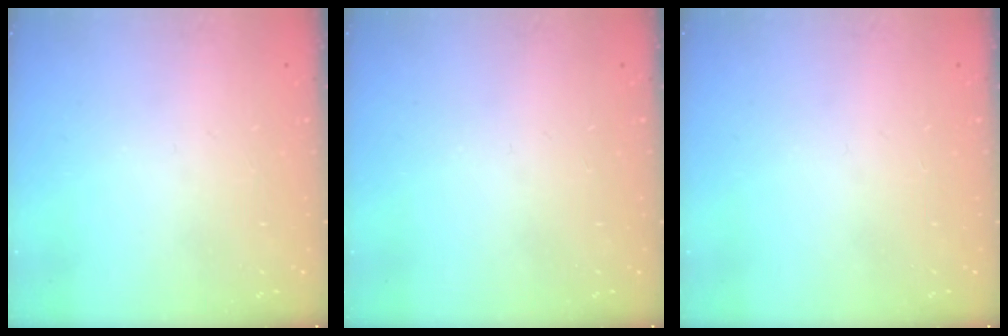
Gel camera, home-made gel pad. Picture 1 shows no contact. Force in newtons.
{"total": 0.0}
{"total": 0.0}